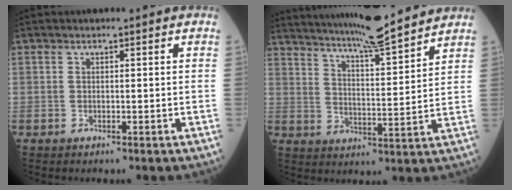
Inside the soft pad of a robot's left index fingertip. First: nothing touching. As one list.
[{"total": 15.3, "force": [13.9, 0.2, 6.5], "torque": [-0.116, 0.001, 0.209]}]